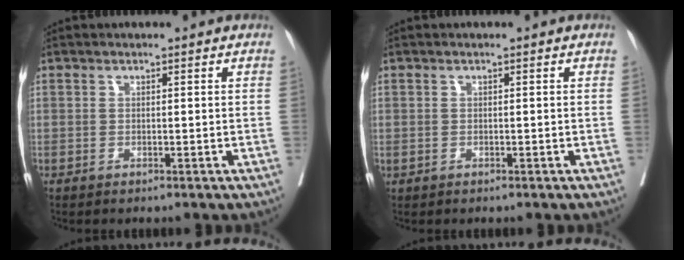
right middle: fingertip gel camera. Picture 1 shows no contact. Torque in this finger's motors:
{"motor_torque": [0.19, -0.10, 0.44, 0.21]}